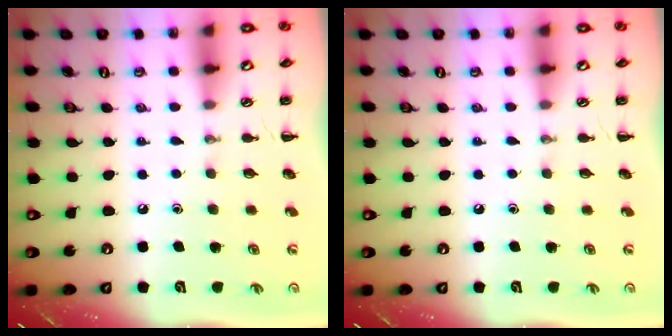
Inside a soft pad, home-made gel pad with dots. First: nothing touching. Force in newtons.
{"total": 0.0}